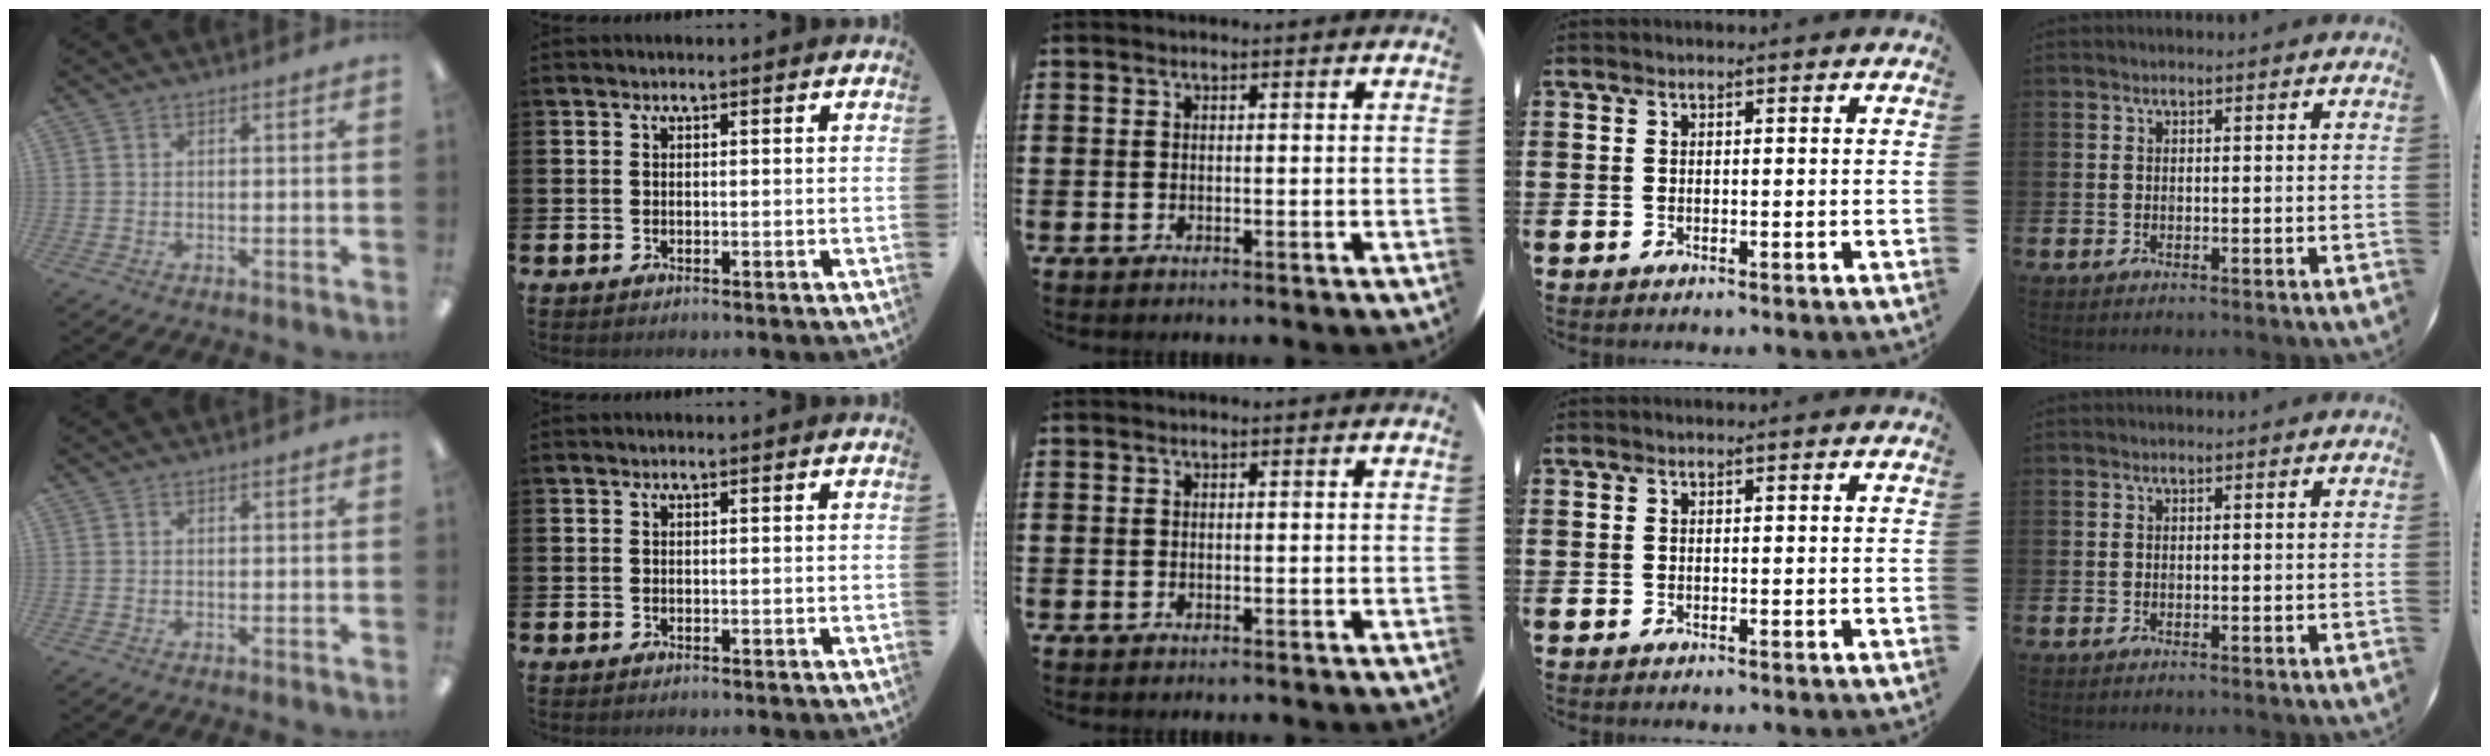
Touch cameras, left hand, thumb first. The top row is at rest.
{}